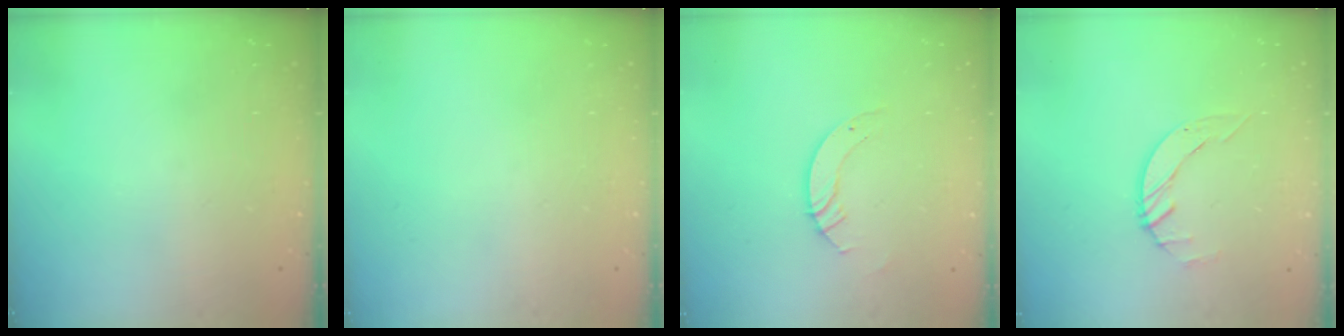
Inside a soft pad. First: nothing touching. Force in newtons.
{"total": 0.0}
{"total": 3.8, "press": 3.7, "slide": 0.4}
{"total": 2.9, "press": 2.8, "slide": 0.3}